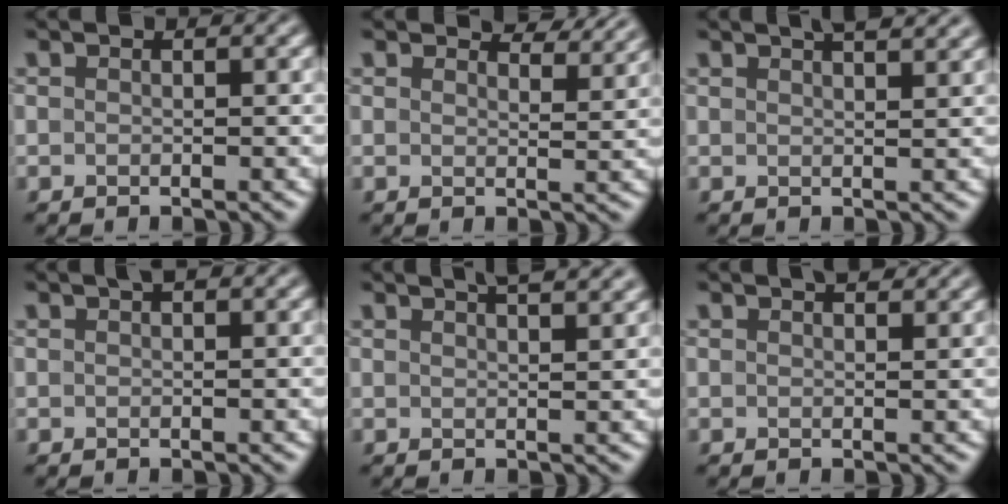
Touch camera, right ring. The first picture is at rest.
{"total": 3.8, "force": [3.6, 0.7, 1.2], "torque": [-0.026, -0.001, 0.042]}
{"total": 4.7, "force": [3.3, 1.9, 2.9], "torque": [-0.006, 0.027, 0.011]}
{"total": 1.1, "force": [0.8, 0.3, 0.7], "torque": [-0.008, 0.001, 0.013]}
{"total": 5.2, "force": [3.7, 1.9, 3.1], "torque": [-0.010, 0.031, 0.018]}
{"total": 1.7, "force": [1.4, 0.4, 0.9], "torque": [-0.010, 0.000, 0.018]}